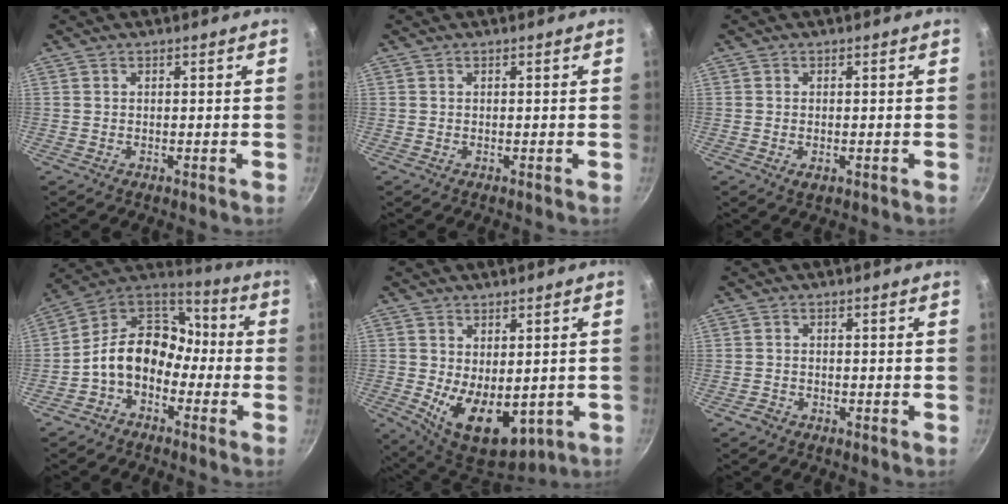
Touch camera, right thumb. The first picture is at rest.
{"total": 0.0}
{"total": 1.7, "force": [-0.5, 0.9, 1.3], "torque": [-0.022, -0.003, -0.006]}
{"total": 13.9, "force": [-3.7, 10.4, 8.5], "torque": [-0.112, 0.065, -0.097]}
{"total": 12.8, "force": [-1.7, 7.7, 10.1], "torque": [-0.135, -0.024, 0.001]}
{"total": 1.6, "force": [-1.2, 1.0, 0.4], "torque": [-0.011, 0.016, -0.022]}